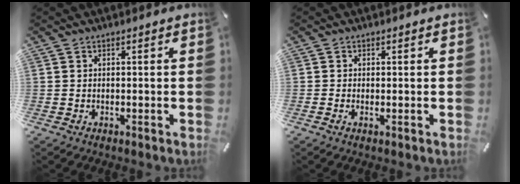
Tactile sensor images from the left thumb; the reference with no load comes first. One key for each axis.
{"total": 0.7, "fx": -0.2, "fy": 0.3, "fz": 0.6, "tx": -0.012, "ty": -0.001, "tz": -0.003}